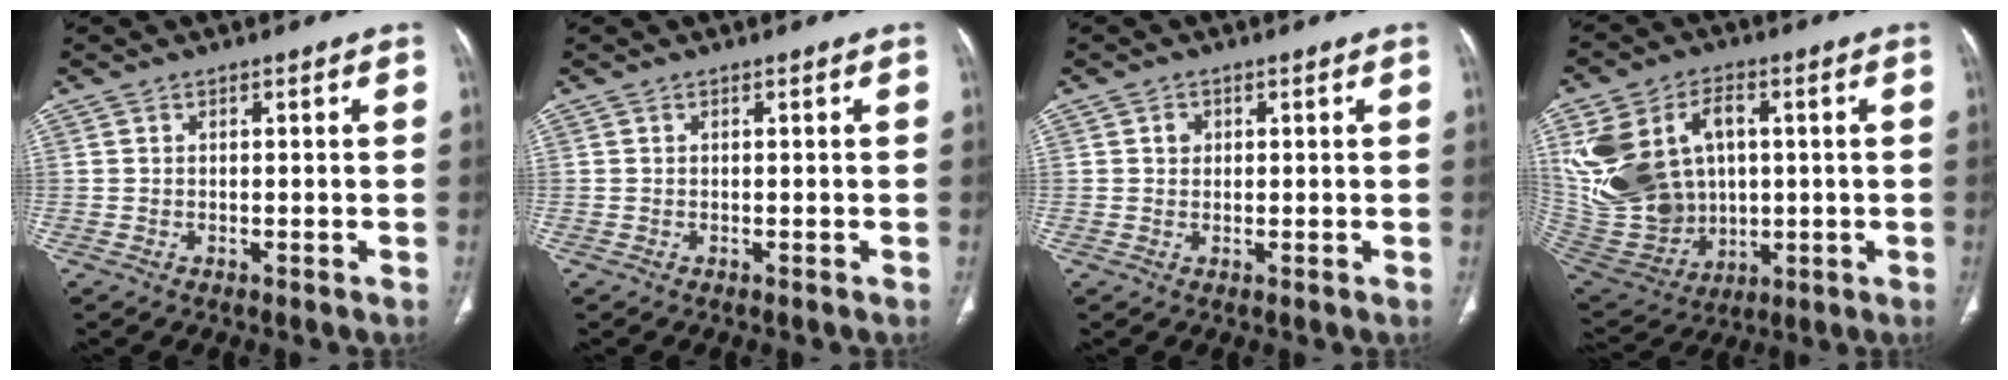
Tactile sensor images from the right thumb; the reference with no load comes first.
{"total": 0.0}
{"total": 1.6, "force": [0.4, 1.4, 0.6], "torque": [-0.003, 0.001, 0.005]}
{"total": 23.7, "force": [4.5, 17.5, 15.3], "torque": [-0.316, 0.010, 0.116]}